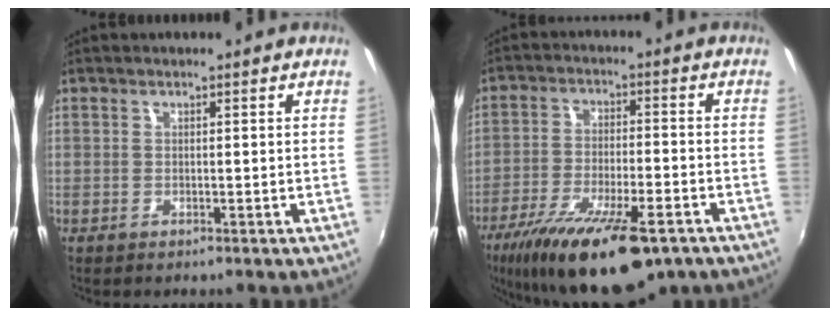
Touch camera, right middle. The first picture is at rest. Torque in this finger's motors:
{"motor_torque": [1.40, -0.74, 0.46, 0.21]}